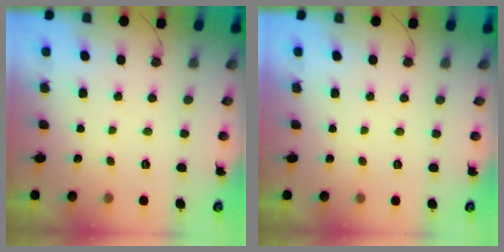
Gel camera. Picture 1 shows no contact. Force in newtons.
{"total": 1.7, "press": 1.6, "slide": 0.0}